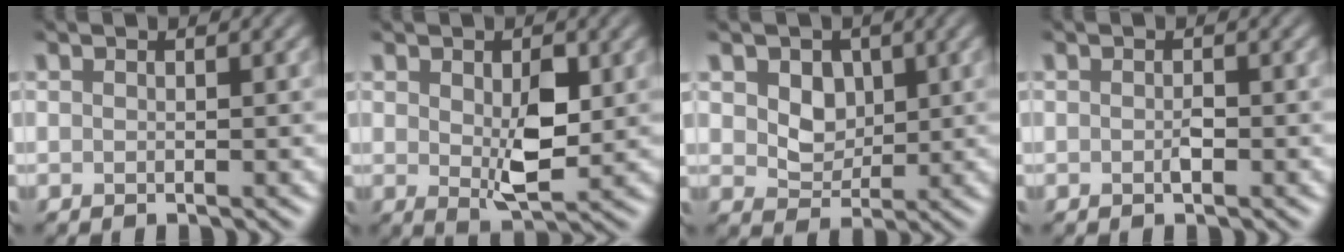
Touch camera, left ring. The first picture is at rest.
{"total": 4.4, "force": [0.3, 2.4, 3.7], "torque": [-0.069, -0.010, 0.010]}
{"total": 2.8, "force": [0.7, 2.3, 1.5], "torque": [-0.033, -0.005, 0.007]}
{"total": 0.8, "force": [-0.5, 0.2, 0.6], "torque": [-0.013, 0.000, -0.009]}